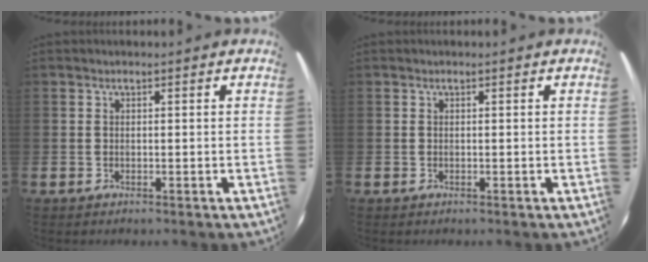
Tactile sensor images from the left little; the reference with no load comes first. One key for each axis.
{"total": 0.0}